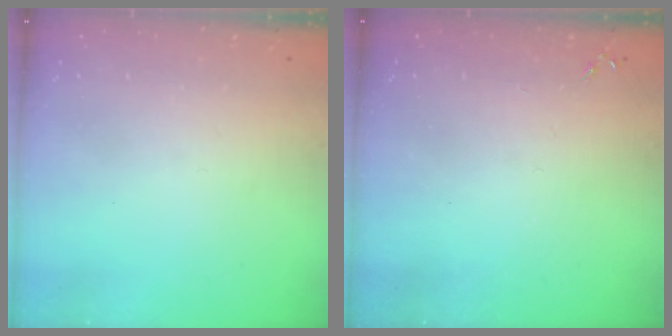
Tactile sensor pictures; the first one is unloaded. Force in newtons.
{"total": 0.0}